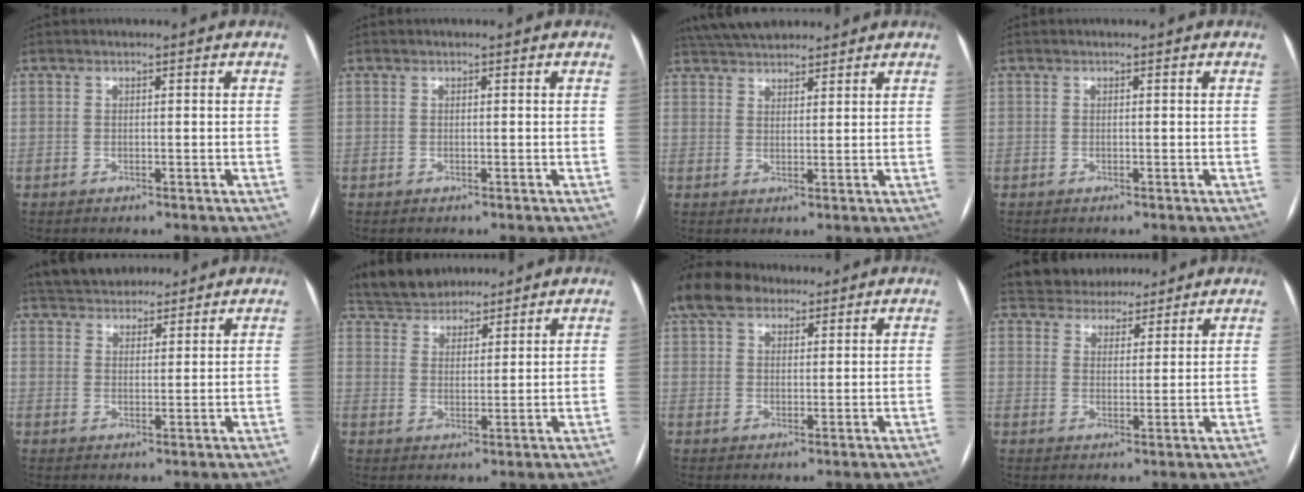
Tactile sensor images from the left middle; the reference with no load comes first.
{"total": 0.0}
{"total": 9.0, "force": [8.0, 2.7, 3.1], "torque": [-0.052, 0.035, 0.133]}
{"total": 0.0}
{"total": 10.4, "force": [9.2, 3.9, 2.9], "torque": [-0.046, 0.030, 0.147]}
{"total": 8.6, "force": [7.9, 3.0, 1.8], "torque": [-0.034, 0.029, 0.141]}
{"total": 11.1, "force": [8.3, 5.5, 4.8], "torque": [-0.104, 0.050, 0.152]}
{"total": 8.2, "force": [7.5, 3.2, 0.8], "torque": [-0.008, 0.019, 0.111]}